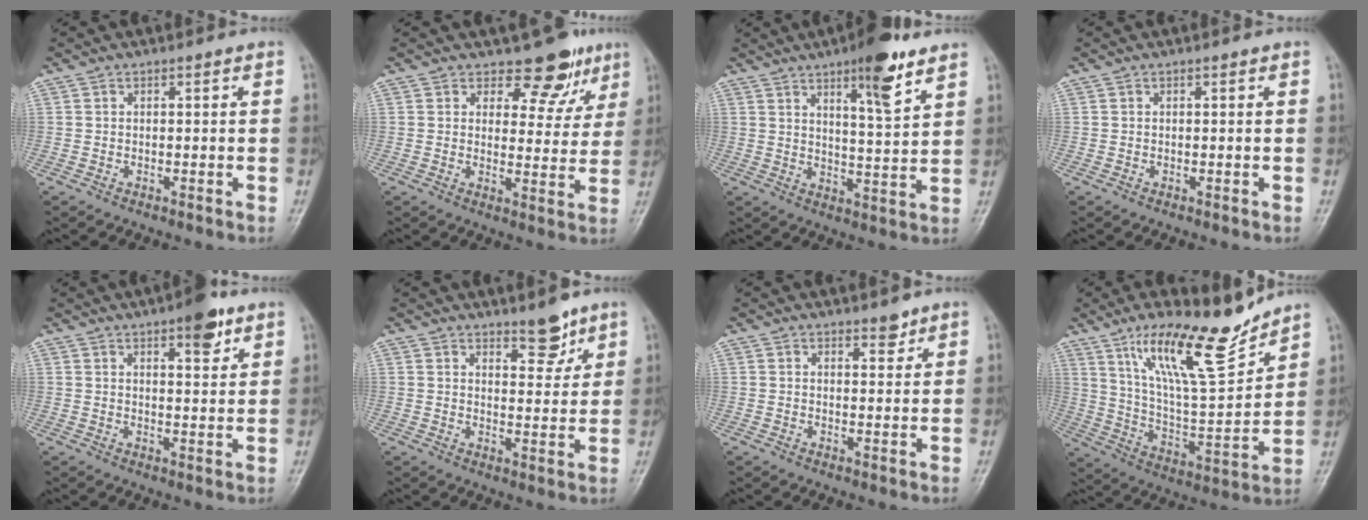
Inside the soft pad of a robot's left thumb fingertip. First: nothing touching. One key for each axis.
{"total": 8.2, "fx": 6.1, "fy": 4.8, "fz": 2.5, "tx": 0.008, "ty": -0.040, "tz": 0.073}
{"total": 10.6, "fx": 6.6, "fy": 2.4, "fz": 7.9, "tx": -0.105, "ty": -0.041, "tz": 0.098}
{"total": 0.0}
{"total": 7.0, "fx": 4.2, "fy": 2.4, "fz": 5.0, "tx": -0.052, "ty": -0.020, "tz": 0.054}
{"total": 5.8, "fx": 4.3, "fy": 2.2, "fz": 3.2, "tx": -0.023, "ty": -0.035, "tz": 0.064}
{"total": 2.7, "fx": 2.2, "fy": 1.1, "fz": 1.2, "tx": -0.005, "ty": -0.016, "tz": 0.033}
{"total": 18.6, "fx": 13.3, "fy": 4.5, "fz": 12.2, "tx": -0.170, "ty": -0.082, "tz": 0.237}